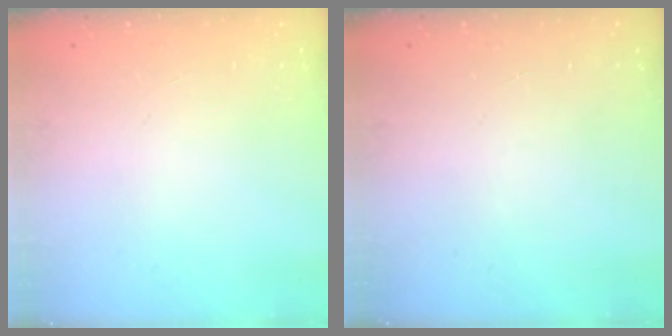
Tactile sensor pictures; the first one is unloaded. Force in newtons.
{"total": 0.0}